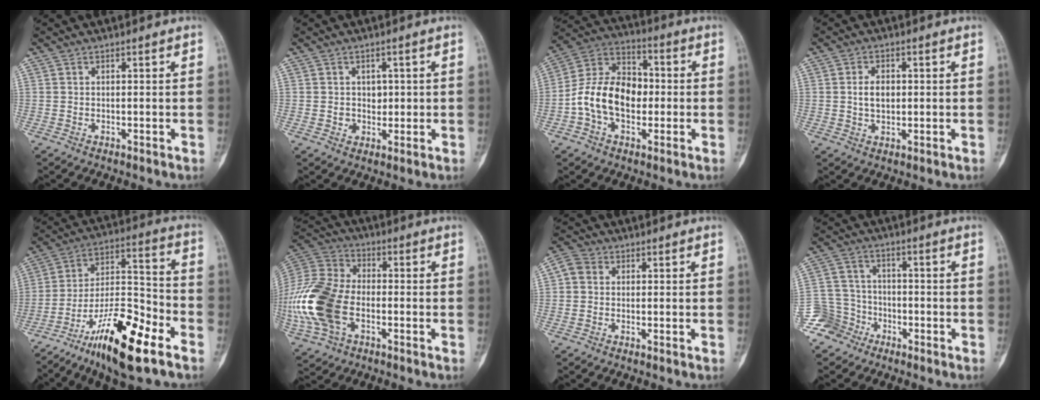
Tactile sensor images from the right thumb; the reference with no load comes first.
{"total": 3.0, "force": [0.4, 2.7, 1.4], "torque": [0.011, 0.002, 0.008]}
{"total": 14.7, "force": [-1.9, 10.1, 10.5], "torque": [-0.174, 0.041, -0.042]}
{"total": 4.3, "force": [0.3, 2.9, 3.2], "torque": [-0.046, 0.002, 0.007]}
{"total": 19.6, "force": [-11.5, 5.3, 14.9], "torque": [-0.260, 0.072, -0.200]}
{"total": 21.9, "force": [-4.9, 14.1, 16.0], "torque": [-0.379, 0.014, -0.088]}
{"total": 3.3, "force": [0.4, 2.9, 1.4], "torque": [-0.017, 0.011, 0.003]}
{"total": 7.3, "force": [-4.8, 5.5, -0.2], "torque": [0.035, 0.044, -0.102]}